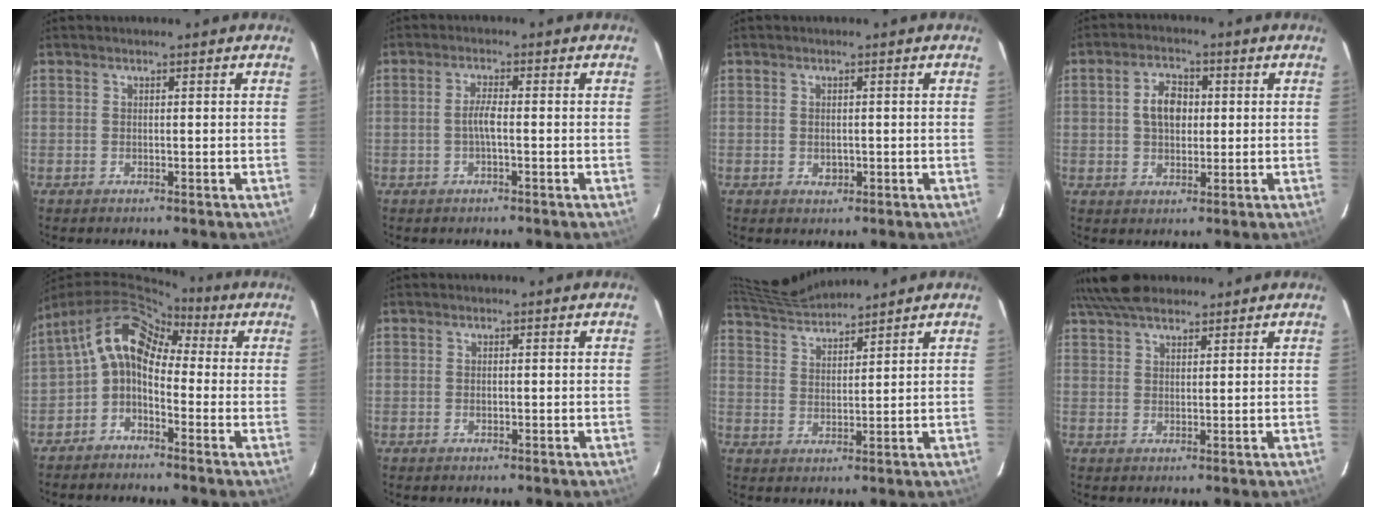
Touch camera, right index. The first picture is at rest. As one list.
[{"total": 2.5, "force": [-0.7, 0.2, 2.4], "torque": [-0.049, 0.003, -0.013]}, {"total": 1.7, "force": [-0.3, 1.4, 0.9], "torque": [-0.013, 0.000, -0.003]}, {"total": 6.2, "force": [0.8, 4.2, 4.4], "torque": [-0.079, 0.015, 0.016]}, {"total": 7.3, "force": [0.0, 4.6, 5.6], "torque": [-0.100, 0.024, -0.013]}, {"total": 0.6, "force": [-0.1, 0.4, 0.4], "torque": [-0.007, 0.001, -0.001]}, {"total": 8.1, "force": [8.0, -0.6, 1.2], "torque": [-0.031, 0.001, 0.147]}, {"total": 6.8, "force": [6.1, 1.9, 2.4], "torque": [-0.052, 0.024, 0.111]}]